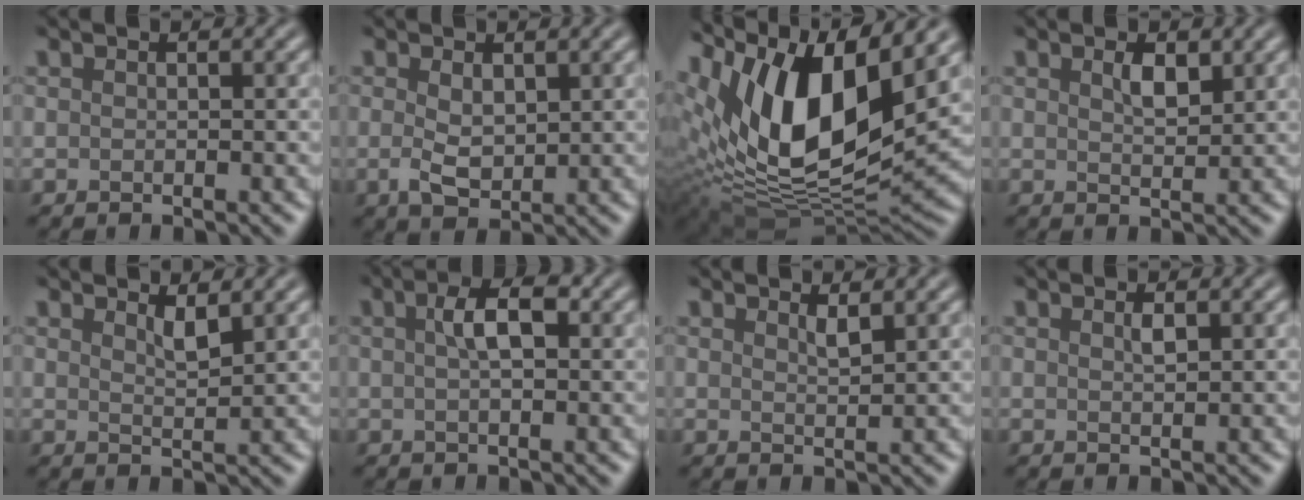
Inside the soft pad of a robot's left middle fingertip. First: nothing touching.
{"total": 2.7, "force": [0.4, 1.5, 2.2], "torque": [-0.047, -0.004, 0.010]}
{"total": 14.4, "force": [6.3, 6.1, 11.3], "torque": [-0.209, 0.011, 0.109]}
{"total": 1.7, "force": [0.9, 0.7, 1.2], "torque": [-0.024, -0.001, 0.018]}
{"total": 1.6, "force": [1.1, 0.3, 1.0], "torque": [-0.019, -0.003, 0.020]}
{"total": 3.1, "force": [0.7, 1.1, 2.7], "torque": [-0.046, 0.007, 0.009]}
{"total": 1.1, "force": [0.9, 0.2, 0.6], "torque": [-0.012, -0.003, 0.015]}
{"total": 0.8, "force": [0.4, 0.2, 0.6], "torque": [-0.012, -0.001, 0.008]}